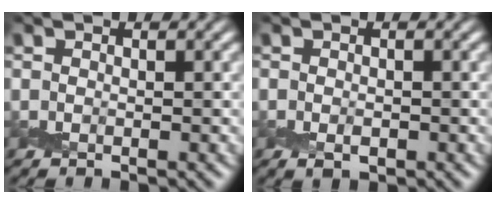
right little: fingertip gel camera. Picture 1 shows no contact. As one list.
[{"total": 1.2, "force": [-0.4, 0.7, 0.9], "torque": [-0.016, -0.004, -0.005]}]